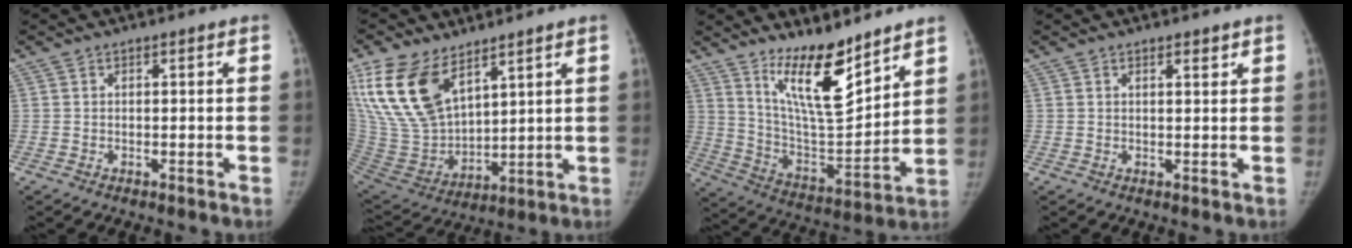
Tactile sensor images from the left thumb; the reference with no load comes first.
{"total": 19.4, "force": [10.9, 10.3, 12.3], "torque": [-0.242, -0.049, 0.226]}
{"total": 15.3, "force": [10.8, 4.4, 9.9], "torque": [-0.130, -0.090, 0.202]}
{"total": 1.0, "force": [0.7, 0.5, 0.6], "torque": [0.002, -0.004, 0.010]}